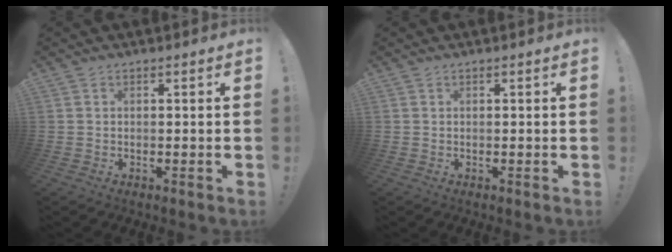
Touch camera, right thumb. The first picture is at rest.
{"total": 0.0}